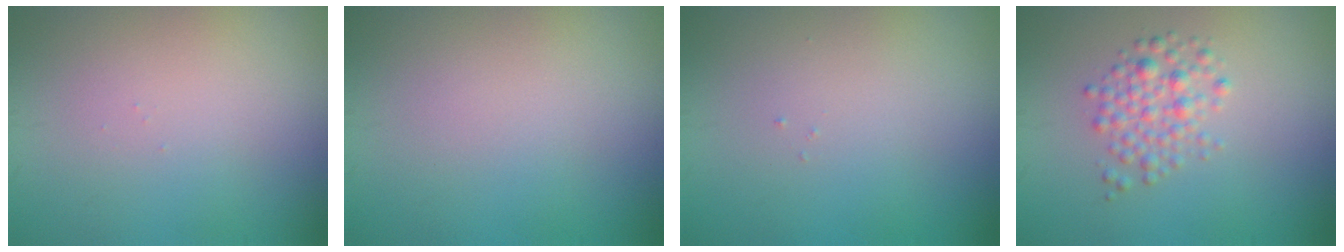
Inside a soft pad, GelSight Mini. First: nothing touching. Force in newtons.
{"total": 0.0}
{"total": 0.0}
{"total": 2.6, "press": 2.6, "slide": 0.1}